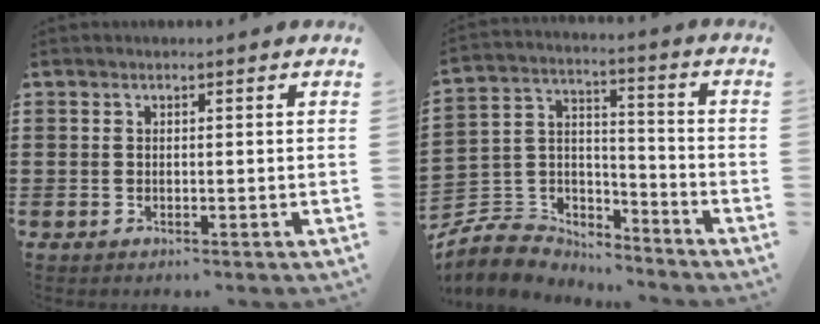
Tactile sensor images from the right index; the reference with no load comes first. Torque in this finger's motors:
{"motor_torque": [-0.52, 0.08, -1.05, -0.21]}